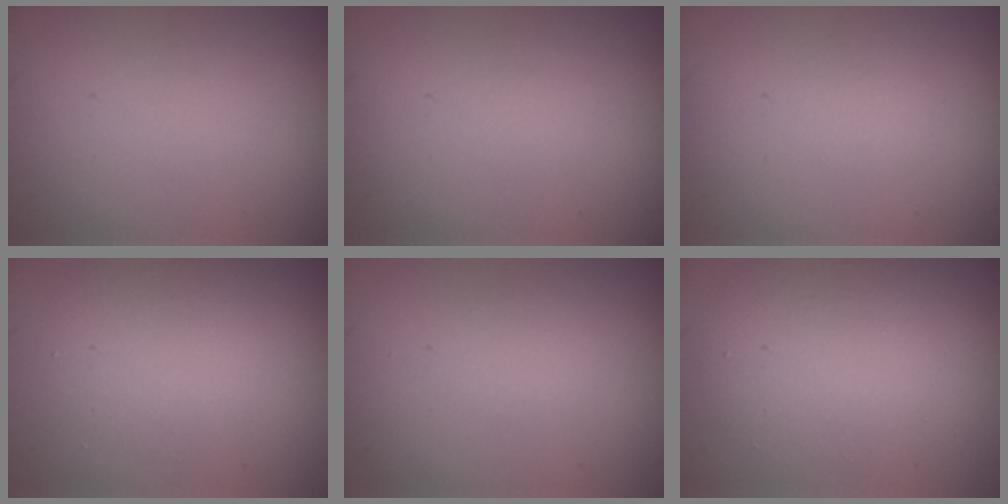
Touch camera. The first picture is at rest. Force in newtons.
{"total": 0.0}
{"total": 0.0}
{"total": 4.0, "press": 4.0, "slide": 0.1}
{"total": 0.9, "press": 0.9, "slide": 0.0}
{"total": 5.8, "press": 5.8, "slide": 0.2}